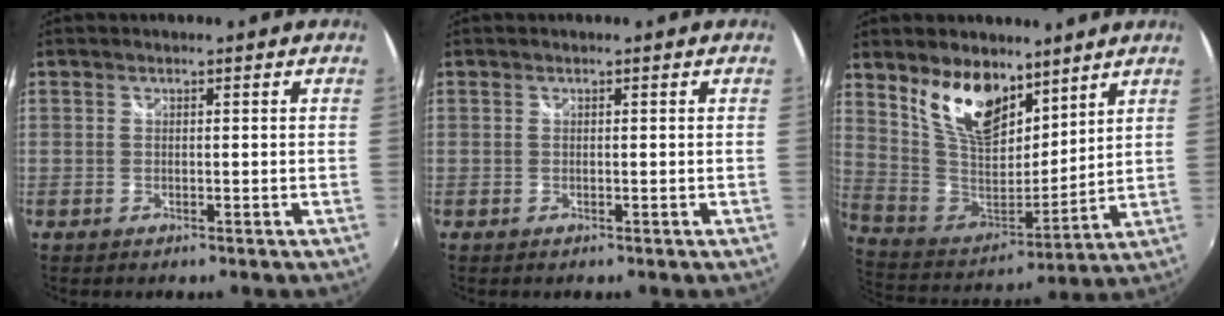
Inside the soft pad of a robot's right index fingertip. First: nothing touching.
{"total": 0.0}
{"total": 15.8, "force": [9.8, 8.1, 9.3], "torque": [-0.183, -0.001, 0.196]}